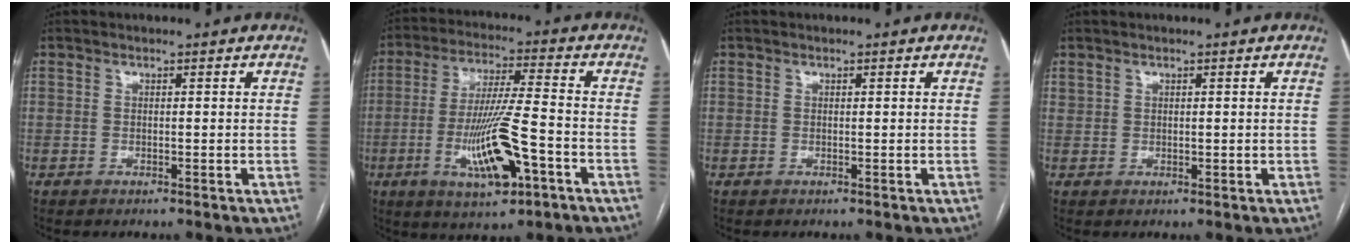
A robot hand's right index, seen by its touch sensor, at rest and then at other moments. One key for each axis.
{"total": 13.2, "fx": -4.7, "fy": 1.9, "fz": 12.2, "tx": -0.235, "ty": -0.011, "tz": -0.078}
{"total": 0.0}
{"total": 1.0, "fx": 0.8, "fy": 0.6, "fz": 0.5, "tx": -0.006, "ty": 0.001, "tz": 0.018}